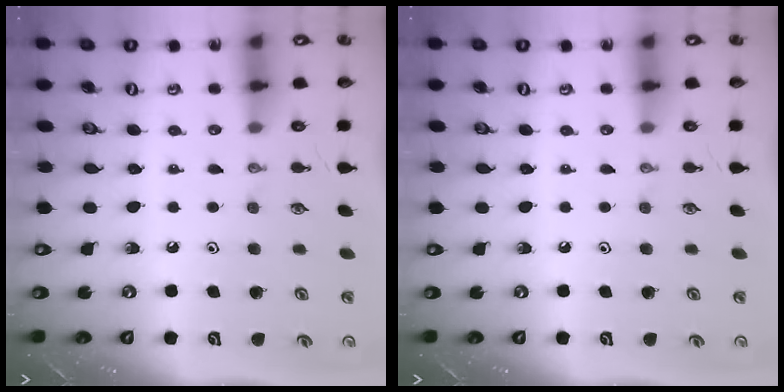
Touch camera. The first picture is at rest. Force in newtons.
{"total": 0.0}